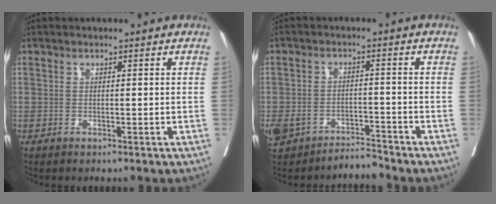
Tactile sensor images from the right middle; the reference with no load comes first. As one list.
[{"total": 3.6, "force": [-3.3, 1.2, 0.9], "torque": [-0.017, 0.010, -0.055]}]